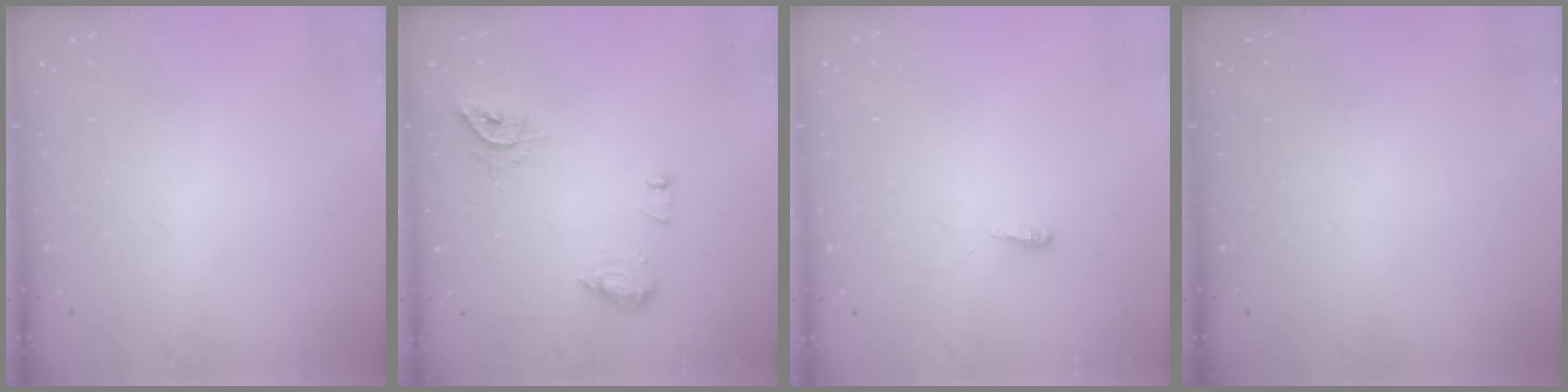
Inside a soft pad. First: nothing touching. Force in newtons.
{"total": 9.8, "press": 9.8, "slide": 0.6}
{"total": 3.1, "press": 3.0, "slide": 0.9}
{"total": 0.0}